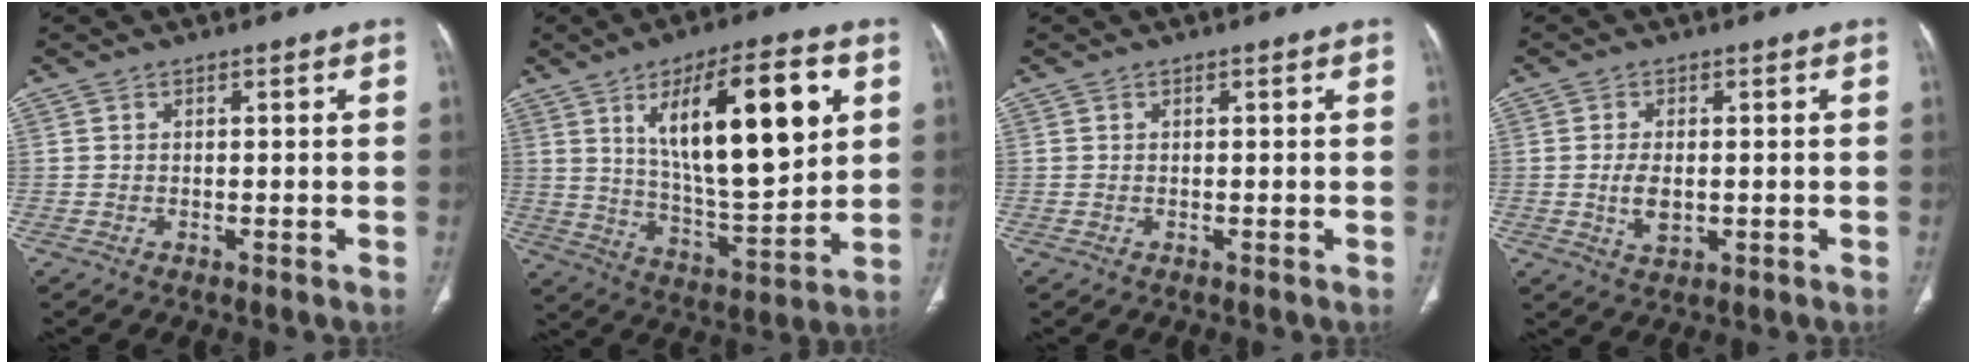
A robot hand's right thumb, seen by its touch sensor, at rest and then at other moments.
{"total": 22.6, "force": [7.4, 7.7, 19.9], "torque": [-0.294, -0.032, 0.125]}
{"total": 0.0}
{"total": 4.4, "force": [-0.3, 2.5, 3.6], "torque": [-0.068, -0.005, -0.002]}